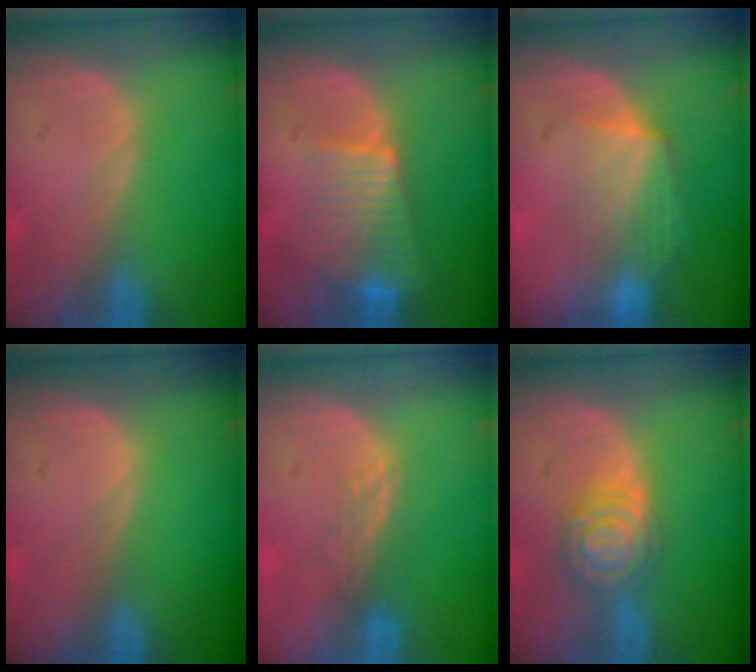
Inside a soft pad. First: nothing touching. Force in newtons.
{"total": 6.9, "press": 6.1, "slide": 3.1}
{"total": 7.0, "press": 6.5, "slide": 2.6}
{"total": 0.0}
{"total": 3.0, "press": 2.5, "slide": 1.7}
{"total": 6.6, "press": 6.6, "slide": 0.4}